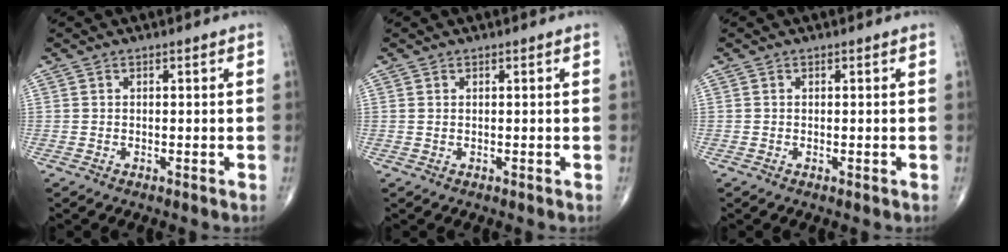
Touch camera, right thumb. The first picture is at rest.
{"total": 0.0}
{"total": 0.0}